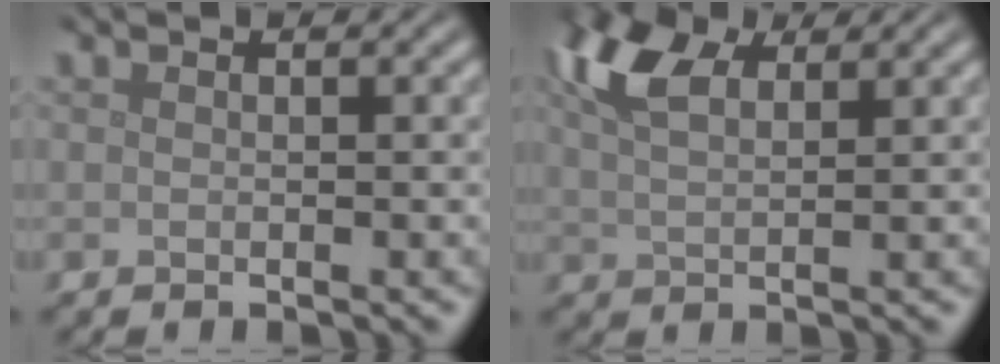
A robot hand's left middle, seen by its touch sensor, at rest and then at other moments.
{"total": 6.3, "force": [3.4, 2.9, 4.4], "torque": [-0.100, 0.022, 0.057]}